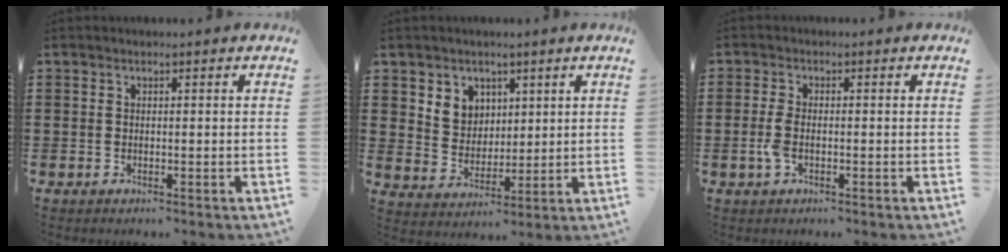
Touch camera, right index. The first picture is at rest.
{"total": 5.4, "force": [3.0, 4.4, 0.5], "torque": [-0.037, 0.005, 0.055]}
{"total": 2.8, "force": [-0.8, 1.1, 2.4], "torque": [-0.065, -0.008, -0.021]}